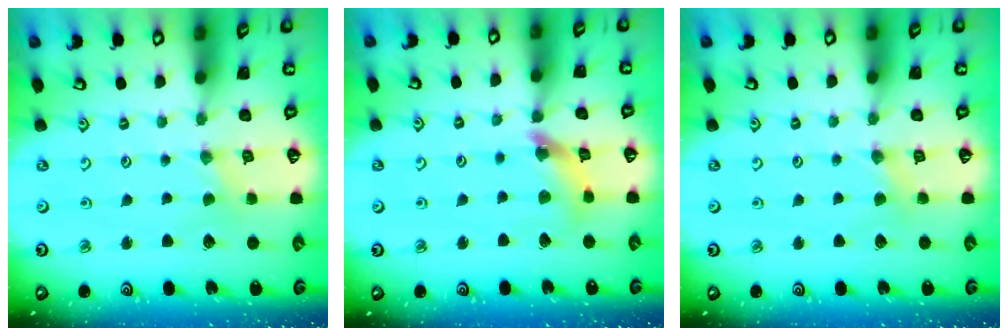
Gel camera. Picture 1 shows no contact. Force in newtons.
{"total": 9.0, "press": 8.9, "slide": 1.0}
{"total": 2.0, "press": 2.0, "slide": 0.4}